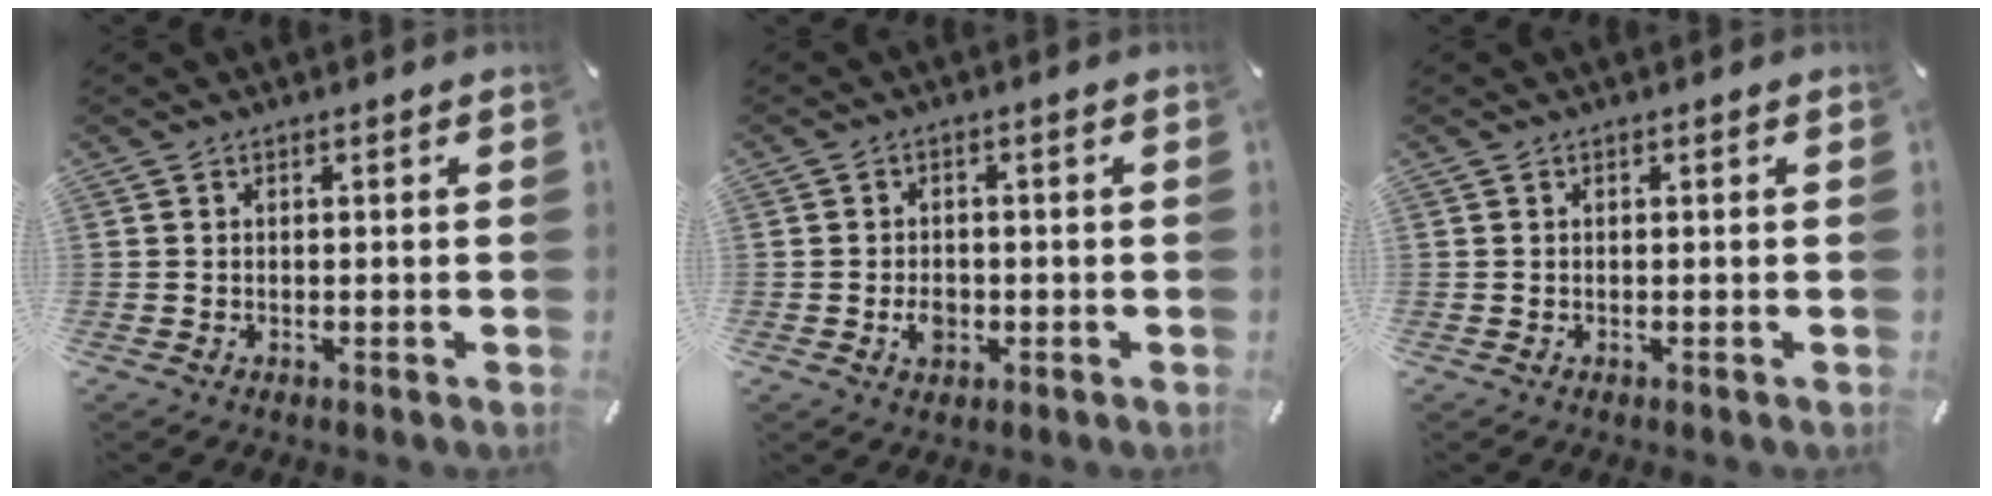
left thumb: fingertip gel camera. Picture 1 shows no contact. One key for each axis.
{"total": 3.7, "fx": -1.0, "fy": 2.8, "fz": 2.3, "tx": -0.046, "ty": 0.003, "tz": -0.018}
{"total": 0.0}